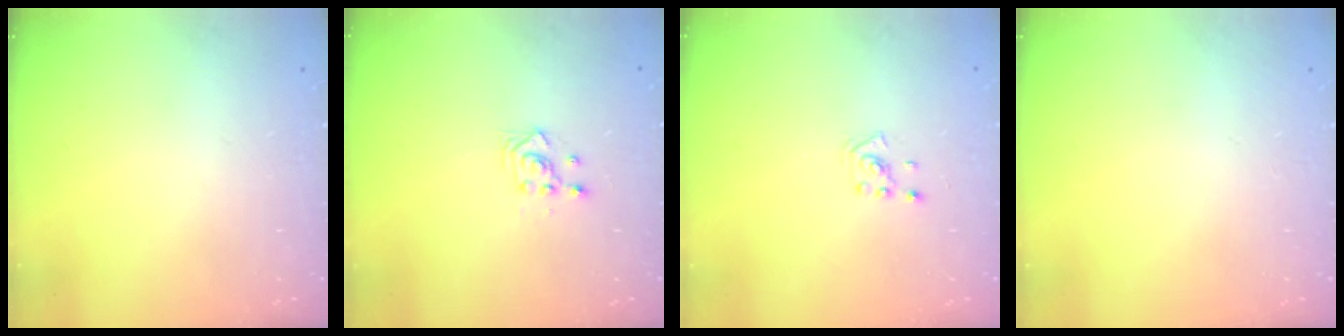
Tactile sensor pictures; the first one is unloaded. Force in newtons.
{"total": 2.3, "press": 2.3, "slide": 0.3}
{"total": 2.0, "press": 2.0, "slide": 0.6}
{"total": 0.0}